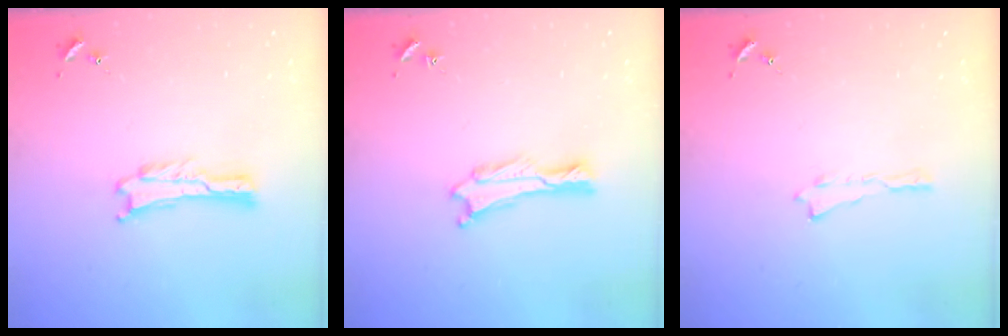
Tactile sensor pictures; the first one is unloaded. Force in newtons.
{"total": 0.6, "press": 0.6, "slide": 0.2}
{"total": 0.0}